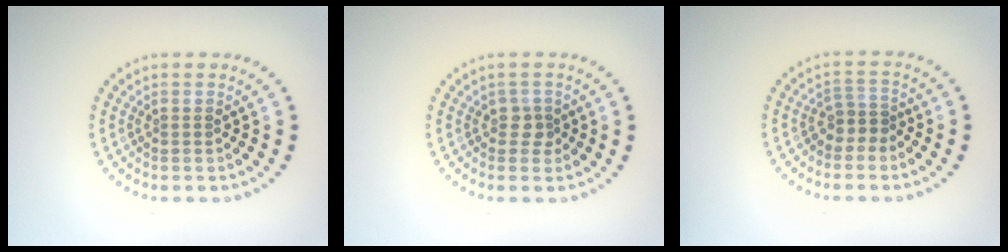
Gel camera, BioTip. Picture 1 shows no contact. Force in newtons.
{"total": 1.4, "press": 1.1, "slide": 0.8}
{"total": 1.8, "press": 1.3, "slide": 1.2}